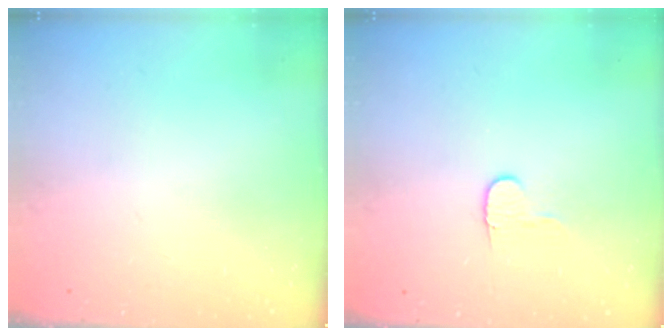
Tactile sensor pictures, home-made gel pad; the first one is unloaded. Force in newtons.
{"total": 5.5, "press": 5.4, "slide": 0.5}